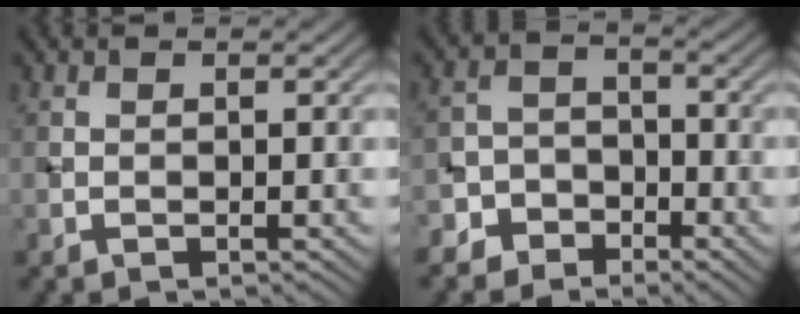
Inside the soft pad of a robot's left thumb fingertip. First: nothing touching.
{"total": 5.2, "force": [-3.8, 3.4, 1.0], "torque": [0.000, 0.006, -0.083]}